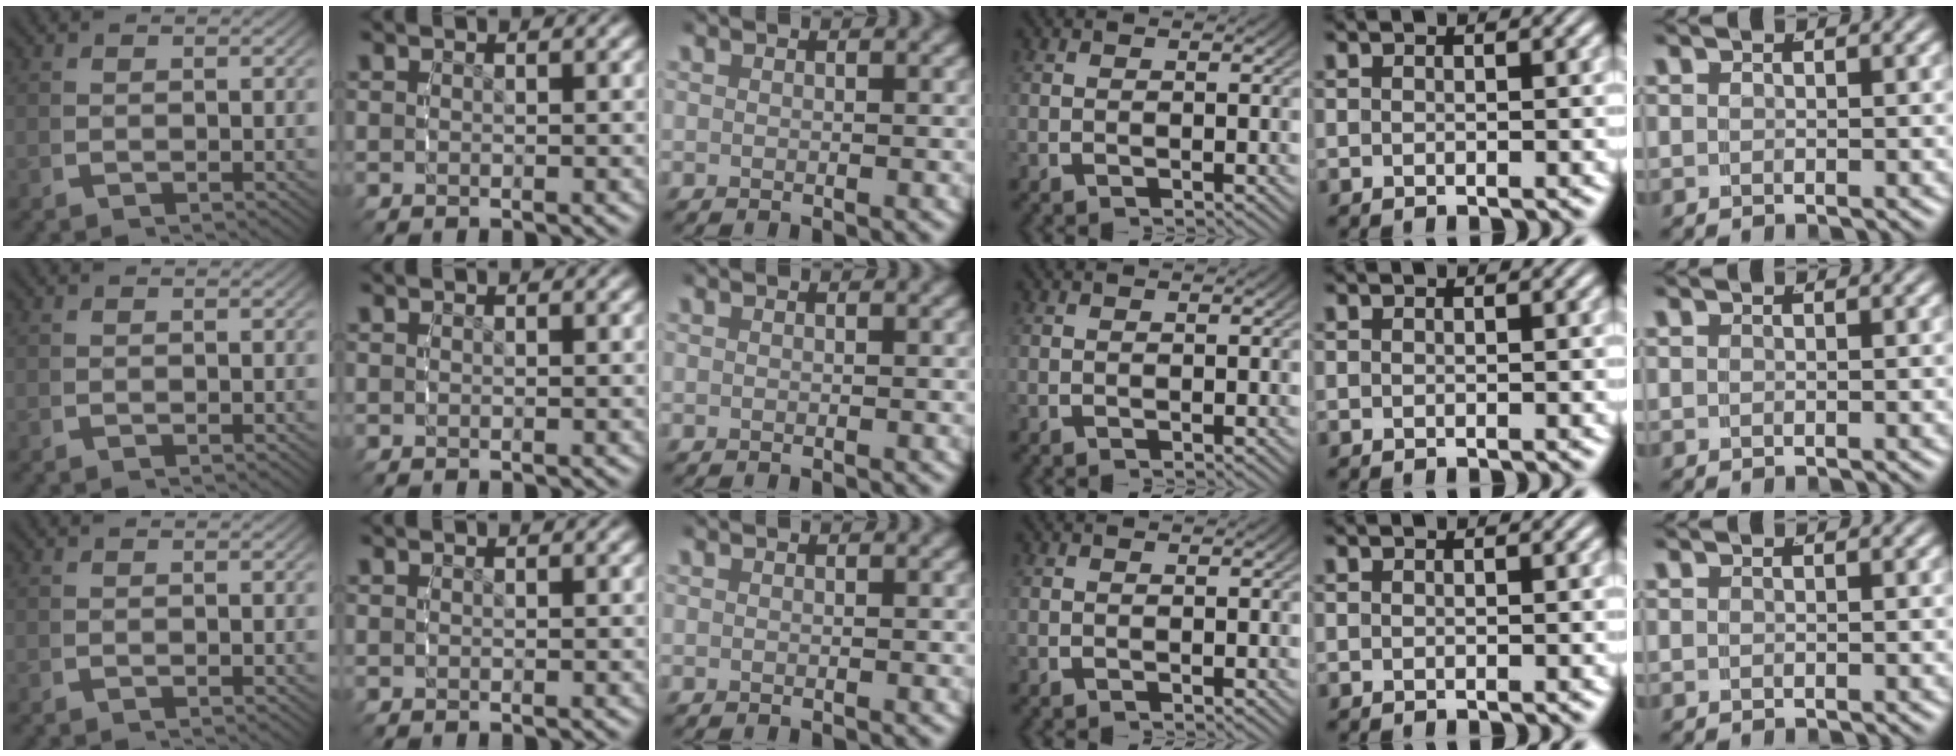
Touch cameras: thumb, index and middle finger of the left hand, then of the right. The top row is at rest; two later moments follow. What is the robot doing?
{"motion": "reach", "object": "ribbon"}